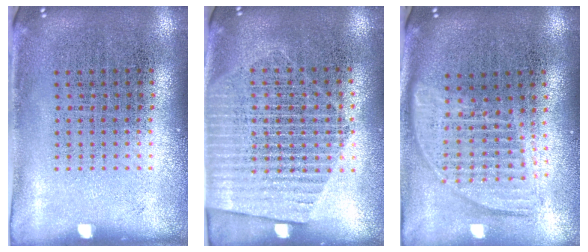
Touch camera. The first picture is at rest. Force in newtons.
{"total": 1.5, "press": 1.3, "slide": 0.7}
{"total": 1.7, "press": 1.4, "slide": 0.9}